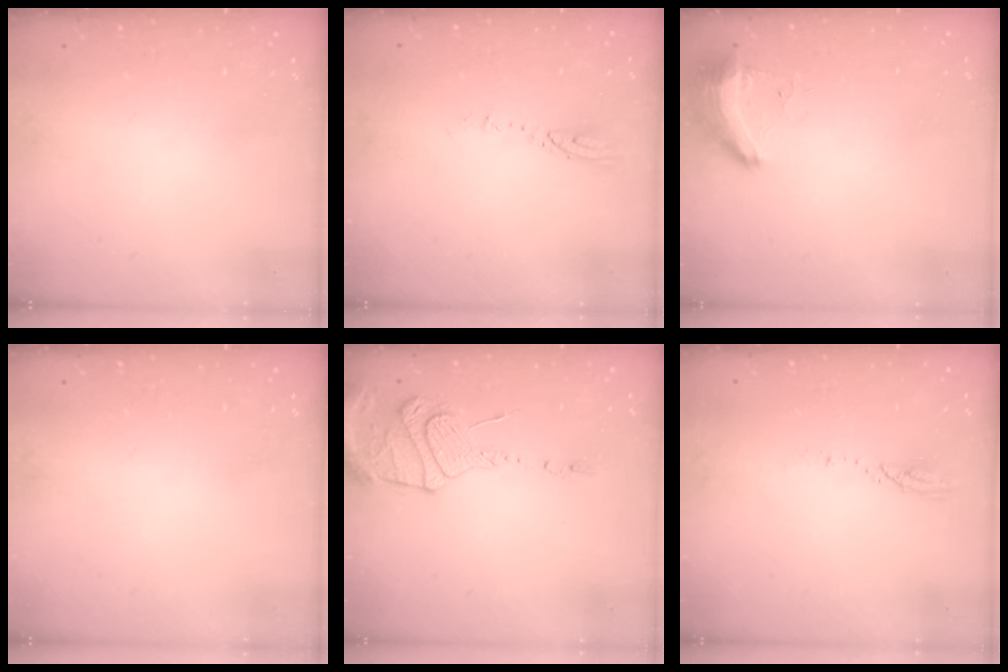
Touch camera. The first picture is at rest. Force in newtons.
{"total": 3.3, "press": 3.3, "slide": 0.3}
{"total": 8.6, "press": 8.5, "slide": 1.2}
{"total": 0.0}
{"total": 14.8, "press": 14.7, "slide": 1.5}
{"total": 3.3, "press": 3.3, "slide": 0.3}